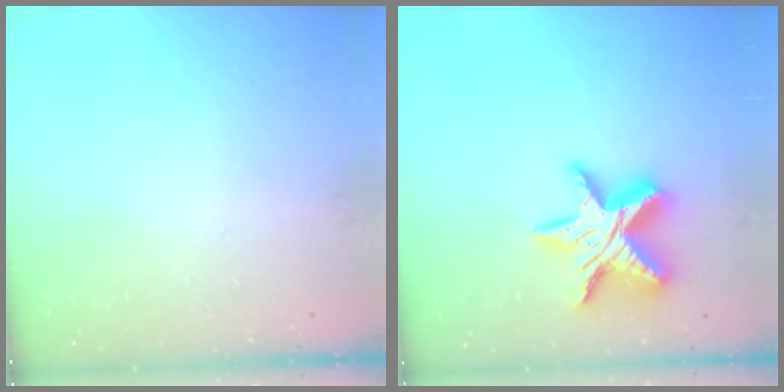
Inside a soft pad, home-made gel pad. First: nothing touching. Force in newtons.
{"total": 16.5, "press": 16.5, "slide": 1.2}